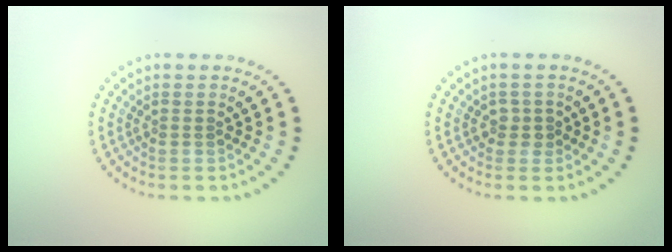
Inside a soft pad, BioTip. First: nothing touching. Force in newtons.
{"total": 1.3, "press": 1.1, "slide": 0.7}